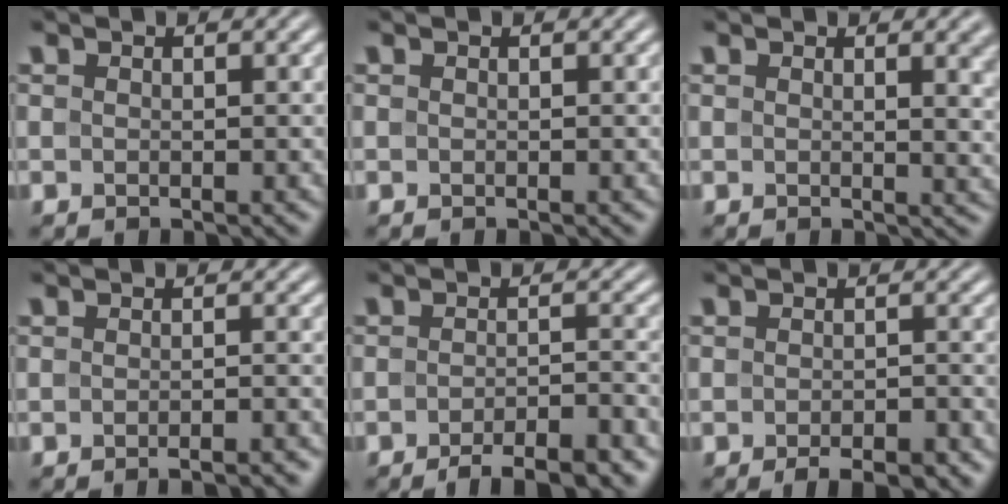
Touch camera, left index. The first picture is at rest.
{"total": 0.0}
{"total": 4.3, "force": [1.3, 1.8, 3.7], "torque": [-0.021, 0.002, 0.017]}
{"total": 2.8, "force": [-2.2, 0.5, 1.7], "torque": [-0.011, 0.008, -0.032]}
{"total": 5.8, "force": [-4.1, 1.5, 3.8], "torque": [-0.052, 0.001, -0.061]}
{"total": 3.6, "force": [-2.4, 1.2, 2.3], "torque": [-0.028, 0.001, -0.032]}